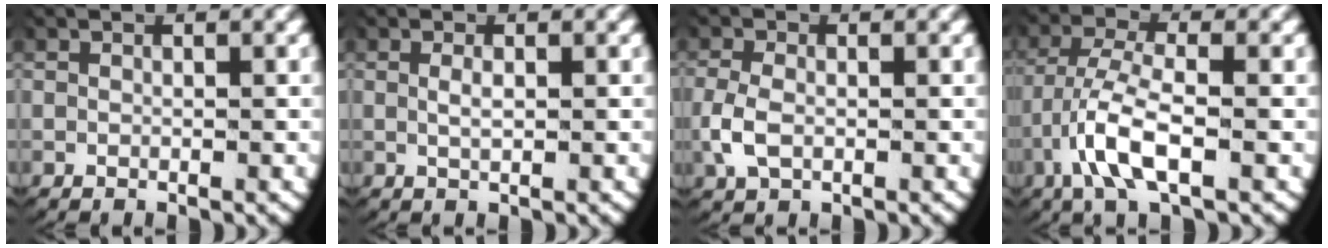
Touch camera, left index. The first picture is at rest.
{"total": 1.0, "force": [0.1, 0.3, 1.0], "torque": [-0.025, -0.006, 0.005]}
{"total": 2.6, "force": [-0.4, 1.8, 1.9], "torque": [-0.060, -0.007, -0.002]}
{"total": 5.4, "force": [-1.4, 2.4, 4.6], "torque": [-0.119, -0.023, -0.015]}